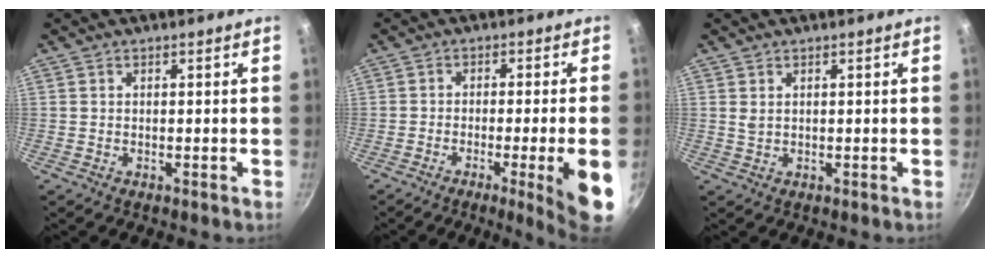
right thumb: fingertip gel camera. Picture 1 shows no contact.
{"total": 10.3, "force": [-3.4, 0.4, 9.7], "torque": [-0.133, 0.011, -0.045]}
{"total": 1.3, "force": [0.8, 0.7, 0.8], "torque": [-0.015, -0.007, 0.016]}